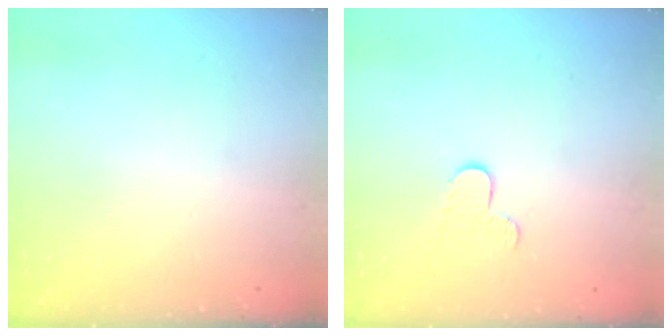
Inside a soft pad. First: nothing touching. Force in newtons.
{"total": 5.7, "press": 5.7, "slide": 0.5}